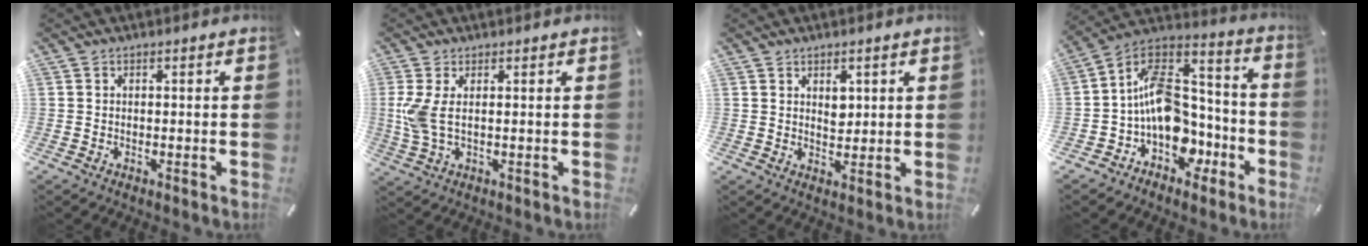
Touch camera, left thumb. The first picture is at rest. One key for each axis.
{"total": 6.0, "fx": 1.0, "fy": 2.4, "fz": 5.4, "tx": -0.128, "ty": -0.008, "tz": 0.014}
{"total": 3.4, "fx": 1.7, "fy": 2.5, "fz": 1.6, "tx": -0.005, "ty": -0.011, "tz": 0.024}
{"total": 15.2, "fx": -3.0, "fy": 12.2, "fz": 8.6, "tx": -0.138, "ty": 0.005, "tz": -0.046}